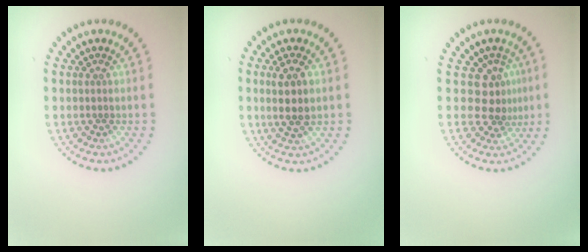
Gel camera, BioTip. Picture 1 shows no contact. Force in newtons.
{"total": 3.0, "press": 2.8, "slide": 0.9}
{"total": 2.9, "press": 2.2, "slide": 1.9}